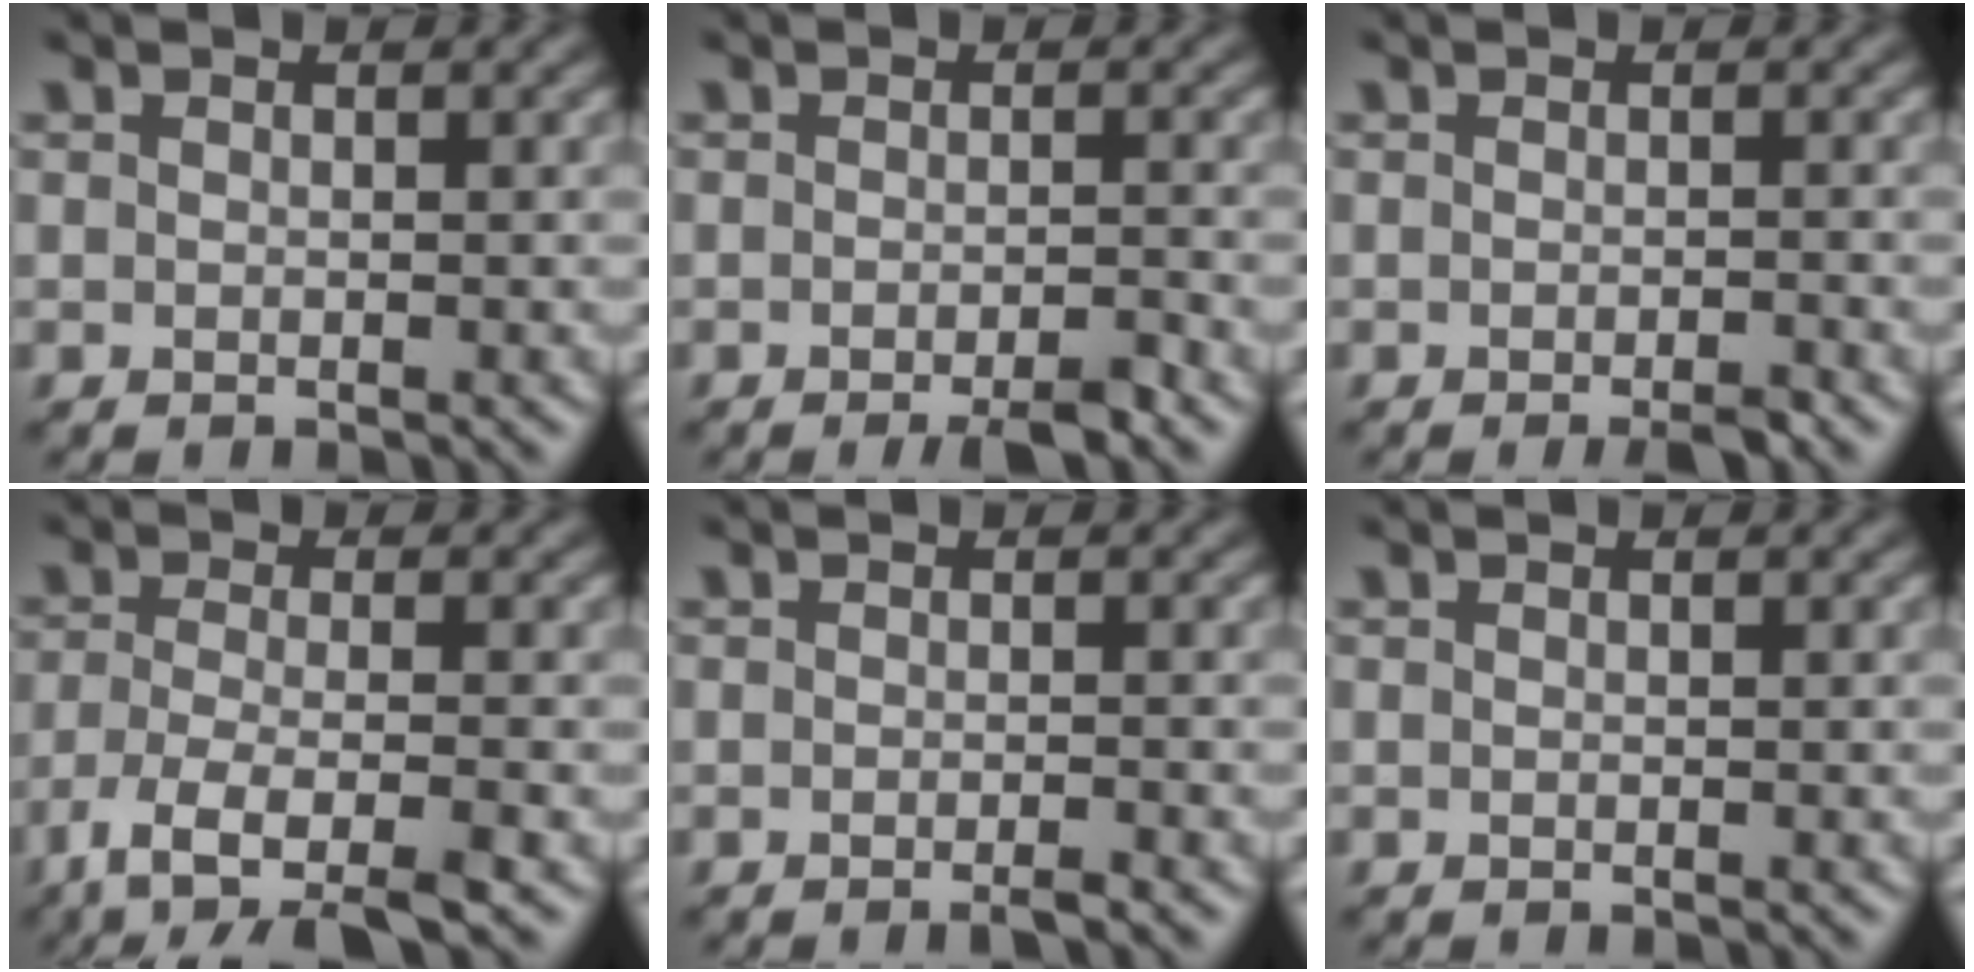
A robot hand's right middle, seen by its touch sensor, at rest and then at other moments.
{"total": 2.8, "force": [-2.0, 0.6, 1.9], "torque": [-0.028, 0.002, -0.029]}
{"total": 1.8, "force": [-1.2, 0.5, 1.2], "torque": [-0.018, 0.000, -0.016]}
{"total": 5.8, "force": [-3.8, 1.2, 4.2], "torque": [-0.079, -0.005, -0.075]}
{"total": 1.1, "force": [-0.8, 0.1, 0.8], "torque": [-0.014, 0.000, -0.012]}
{"total": 0.0}